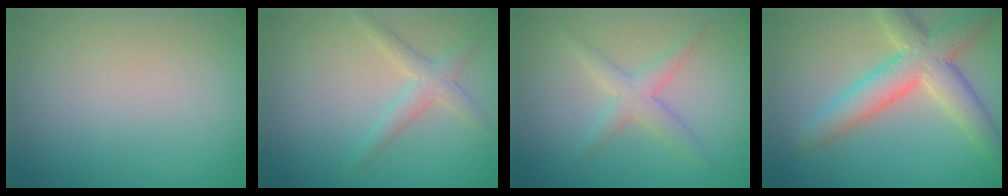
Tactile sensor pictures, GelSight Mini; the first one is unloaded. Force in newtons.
{"total": 2.1, "press": 2.1, "slide": 0.1}
{"total": 2.3, "press": 2.3, "slide": 0.1}
{"total": 6.6, "press": 6.6, "slide": 0.4}